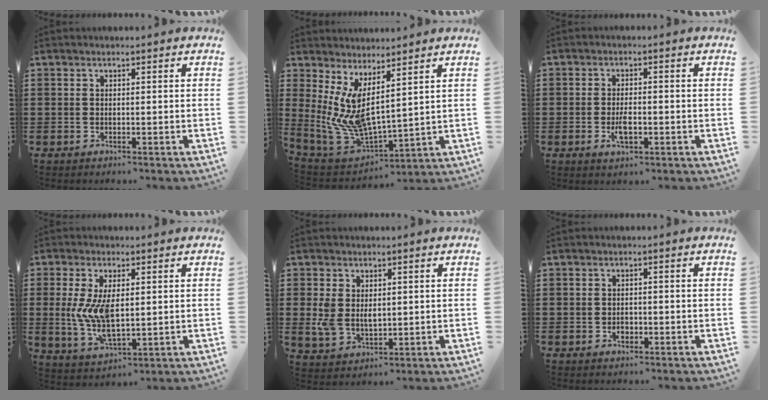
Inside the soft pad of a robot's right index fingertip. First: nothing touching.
{"total": 6.6, "force": [1.6, 2.6, 5.9], "torque": [-0.165, -0.049, 0.021]}
{"total": 3.4, "force": [-1.0, 1.3, 2.9], "torque": [-0.059, 0.001, -0.019]}
{"total": 8.2, "force": [0.4, 3.8, 7.3], "torque": [-0.171, -0.005, 0.001]}
{"total": 4.5, "force": [0.6, 3.1, 3.2], "torque": [-0.074, 0.006, 0.008]}
{"total": 1.4, "force": [-0.6, 0.9, 0.8], "torque": [-0.018, -0.001, -0.011]}